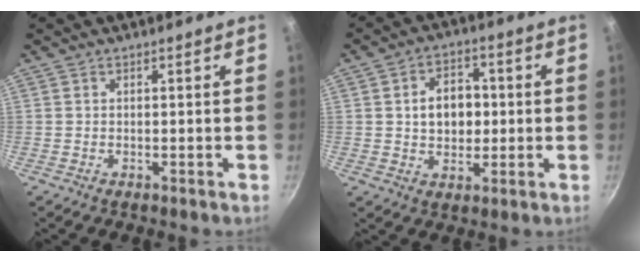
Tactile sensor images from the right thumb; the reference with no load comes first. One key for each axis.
{"total": 8.8, "fx": 0.6, "fy": 6.5, "fz": 5.9, "tx": -0.061, "ty": 0.010, "tz": 0.009}